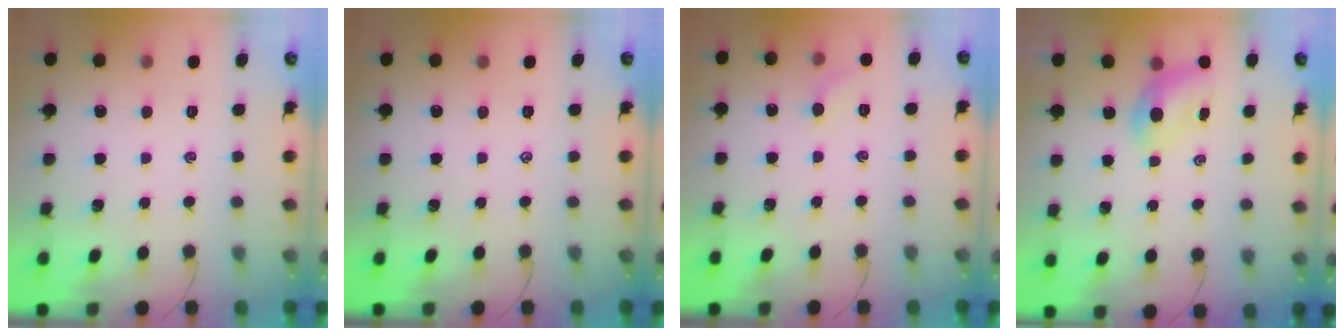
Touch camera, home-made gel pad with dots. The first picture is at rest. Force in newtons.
{"total": 0.0}
{"total": 4.4, "press": 4.2, "slide": 1.3}
{"total": 4.9, "press": 4.8, "slide": 0.9}